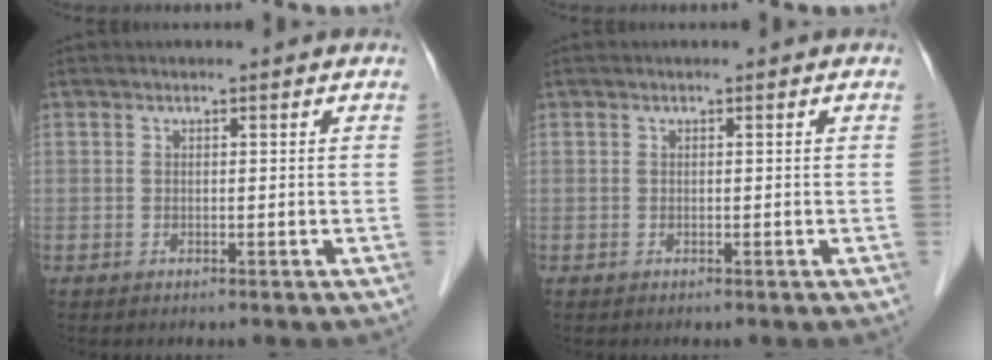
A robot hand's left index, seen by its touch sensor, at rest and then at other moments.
{"total": 0.0}